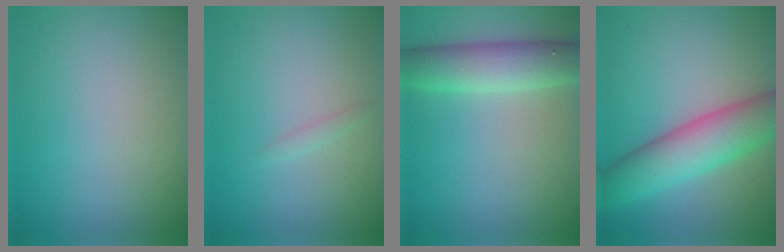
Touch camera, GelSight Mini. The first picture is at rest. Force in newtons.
{"total": 0.6, "press": 0.6, "slide": 0.1}
{"total": 4.9, "press": 4.9, "slide": 0.1}
{"total": 6.8, "press": 6.8, "slide": 0.5}